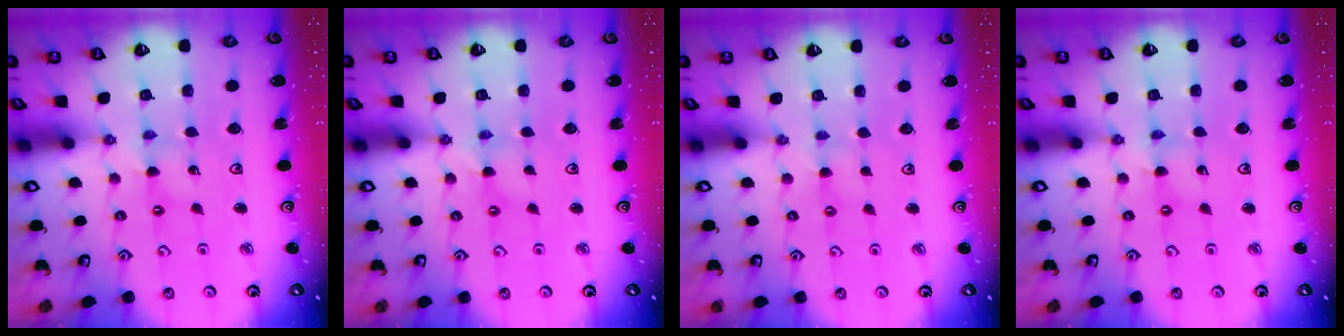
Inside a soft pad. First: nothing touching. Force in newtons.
{"total": 0.8, "press": 0.7, "slide": 0.2}
{"total": 1.8, "press": 1.8, "slide": 0.4}
{"total": 0.5, "press": 0.5, "slide": 0.2}